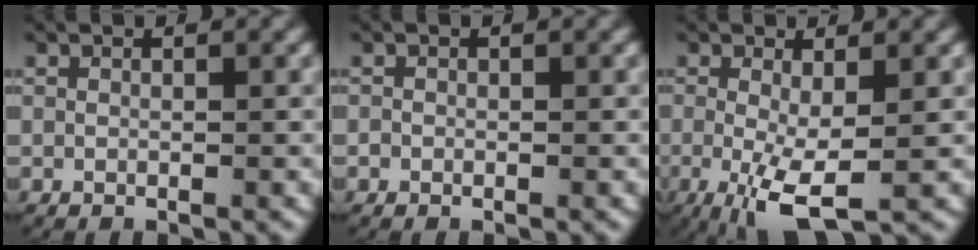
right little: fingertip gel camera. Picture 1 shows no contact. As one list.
[{"total": 0.6, "force": [-0.3, 0.5, 0.0], "torque": [0.002, 0.000, -0.007]}, {"total": 5.0, "force": [-1.5, 1.5, 4.6], "torque": [-0.093, -0.026, -0.013]}]